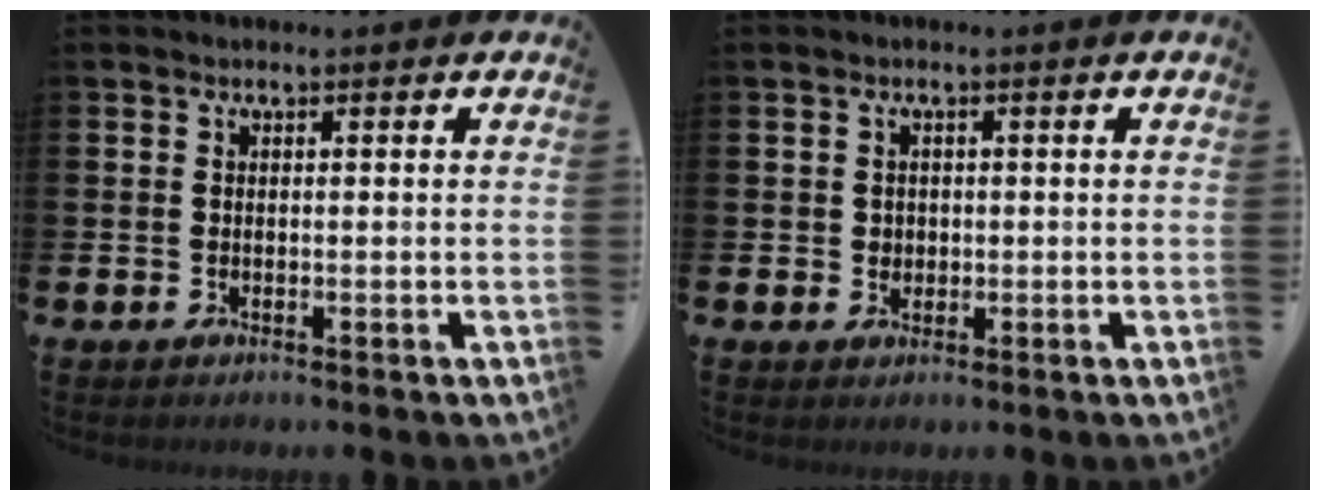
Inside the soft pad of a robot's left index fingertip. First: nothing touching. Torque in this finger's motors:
{"motor_torque": [0.08, 0.01, 0.01, 0.02]}